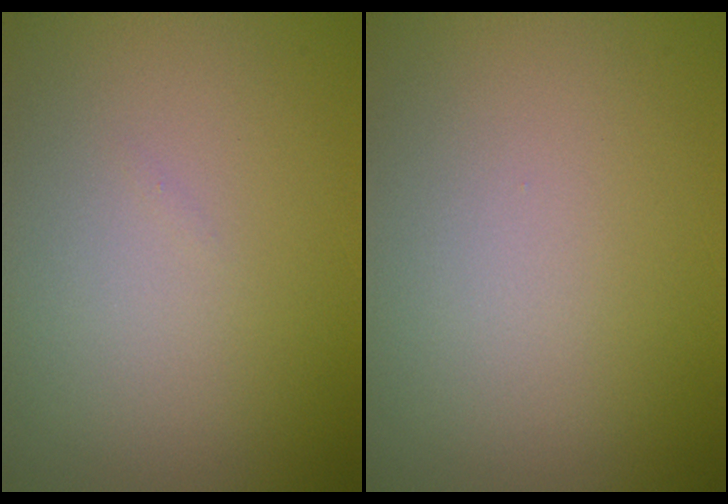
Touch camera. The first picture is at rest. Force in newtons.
{"total": 0.0}